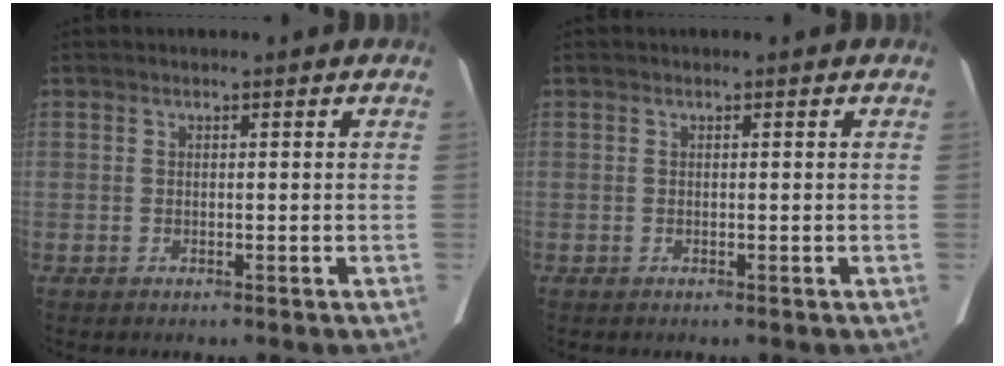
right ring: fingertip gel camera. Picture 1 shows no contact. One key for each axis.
{"total": 0.0}